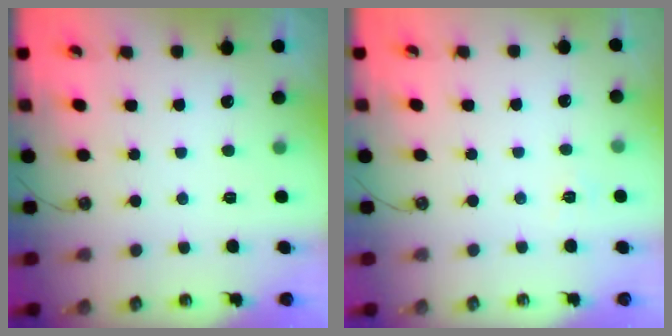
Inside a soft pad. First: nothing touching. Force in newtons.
{"total": 2.3, "press": 2.3, "slide": 0.3}